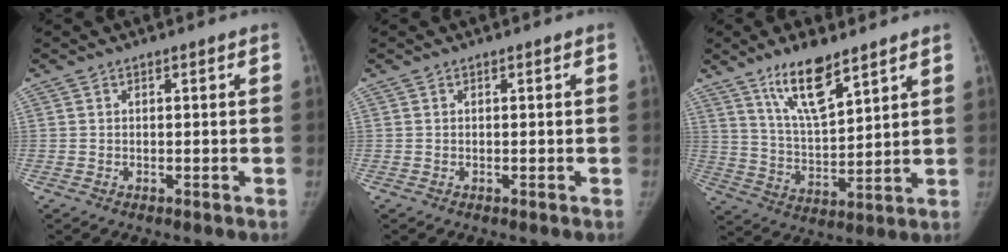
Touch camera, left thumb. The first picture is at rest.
{"total": 0.0}
{"total": 12.3, "force": [8.2, 3.8, 8.3], "torque": [-0.133, -0.051, 0.158]}